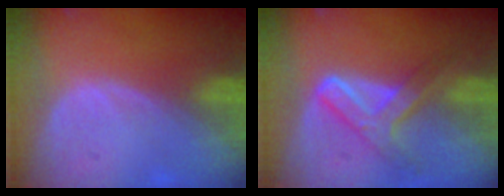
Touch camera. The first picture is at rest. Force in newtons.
{"total": 7.2, "press": 6.1, "slide": 3.8}